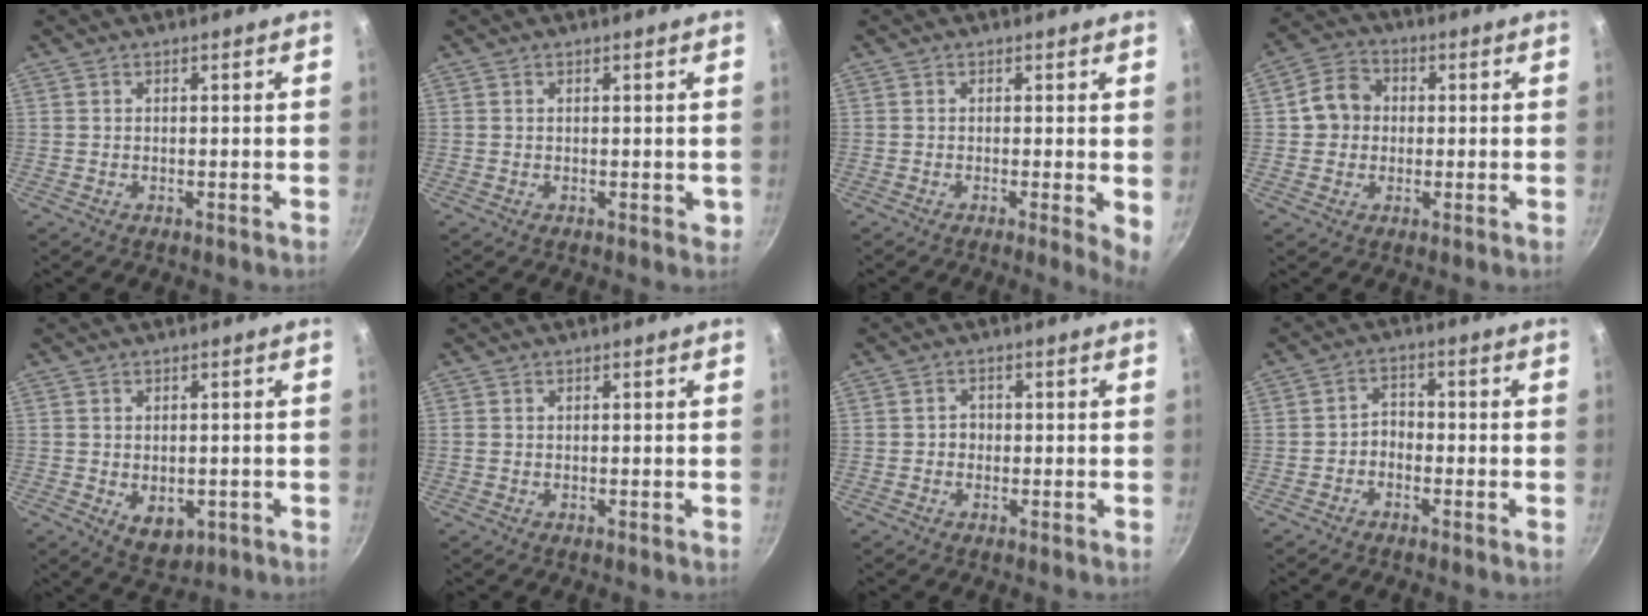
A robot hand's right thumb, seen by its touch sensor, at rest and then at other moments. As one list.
[{"total": 1.1, "force": [0.2, 0.7, 0.8], "torque": [-0.005, 0.000, 0.004]}, {"total": 3.5, "force": [-0.2, 0.7, 3.5], "torque": [-0.043, -0.009, -0.005]}, {"total": 7.0, "force": [0.4, 6.2, 3.2], "torque": [-0.024, 0.015, -0.008]}, {"total": 5.8, "force": [-1.1, 4.0, 4.0], "torque": [-0.045, -0.006, -0.003]}, {"total": 0.5, "force": [0.1, 0.4, 0.2], "torque": [-0.005, 0.002, 0.001]}, {"total": 1.8, "force": [-0.3, 1.6, 0.8], "torque": [-0.004, 0.007, -0.007]}, {"total": 3.0, "force": [-1.6, 2.1, 1.5], "torque": [-0.012, 0.024, -0.033]}]